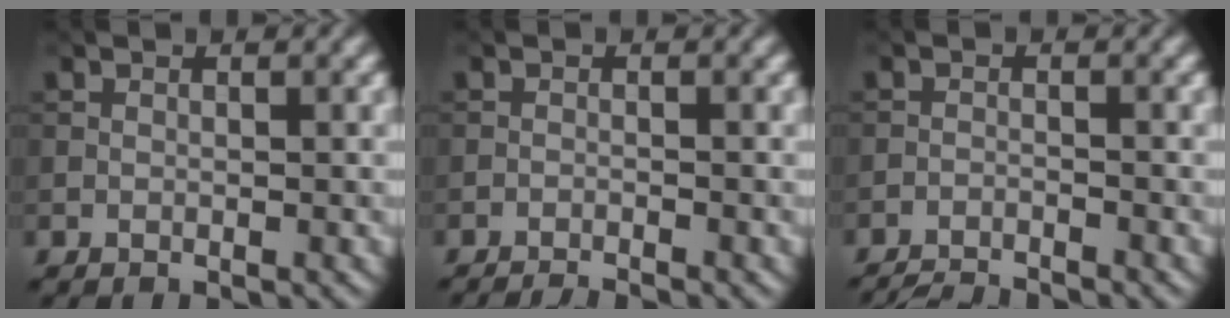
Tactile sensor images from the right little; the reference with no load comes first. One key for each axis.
{"total": 2.3, "fx": -2.0, "fy": 0.2, "fz": 1.0, "tx": -0.017, "ty": -0.001, "tz": -0.039}
{"total": 4.4, "fx": -4.2, "fy": 0.5, "fz": 1.1, "tx": -0.024, "ty": -0.015, "tz": -0.073}